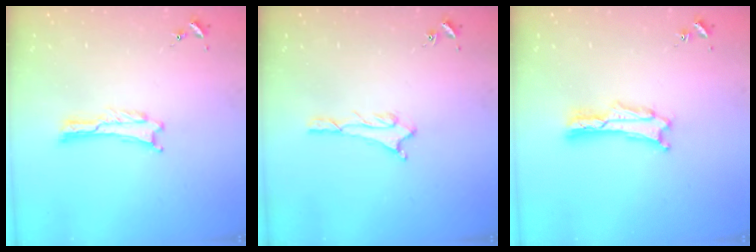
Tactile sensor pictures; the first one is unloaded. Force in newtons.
{"total": 2.0, "press": 2.0, "slide": 0.2}
{"total": 1.4, "press": 1.3, "slide": 0.2}